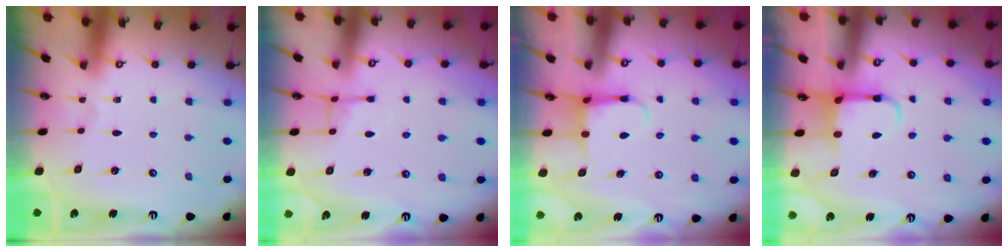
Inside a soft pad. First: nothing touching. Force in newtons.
{"total": 4.9, "press": 4.8, "slide": 0.9}
{"total": 4.4, "press": 4.4, "slide": 0.4}
{"total": 4.2, "press": 4.1, "slide": 0.7}